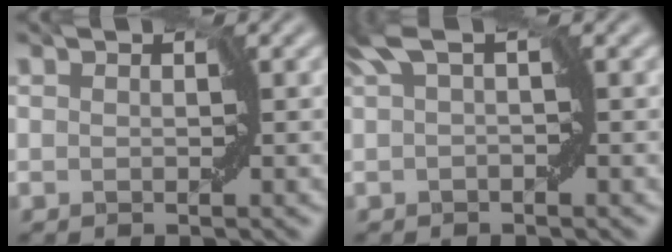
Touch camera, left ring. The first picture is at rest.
{"total": 2.7, "force": [1.1, 0.5, 2.5], "torque": [-0.051, 0.008, 0.010]}